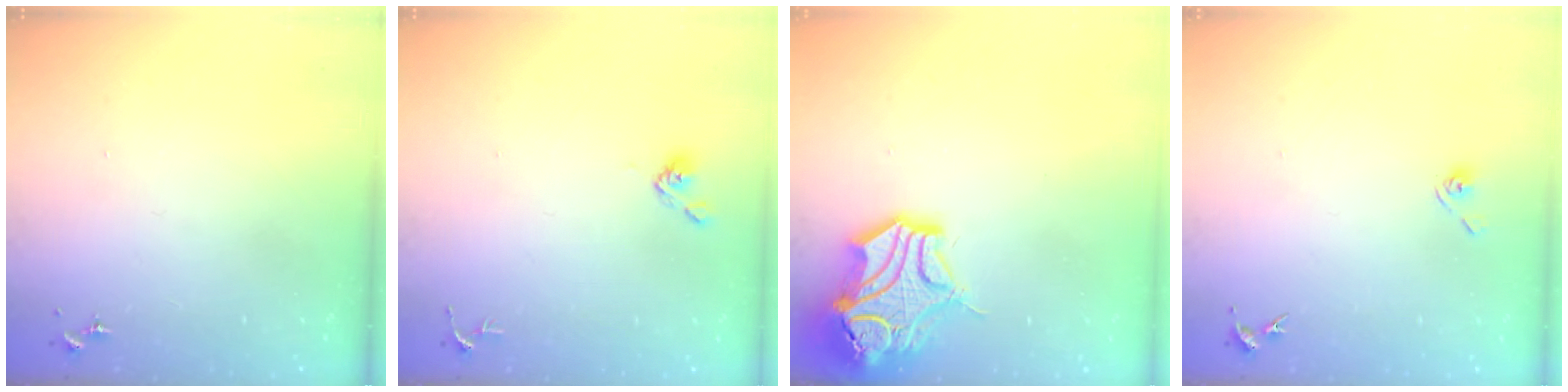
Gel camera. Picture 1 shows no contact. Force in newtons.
{"total": 3.9, "press": 3.9, "slide": 0.5}
{"total": 16.3, "press": 16.2, "slide": 2.2}
{"total": 4.3, "press": 3.9, "slide": 1.9}